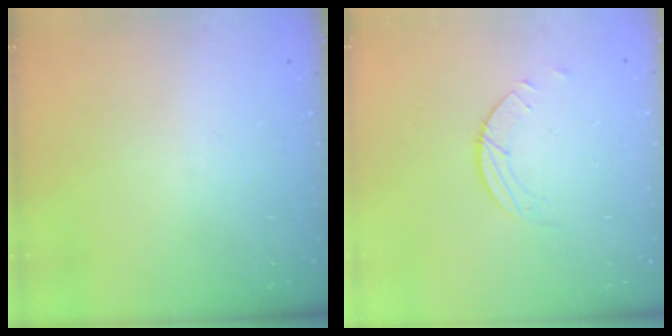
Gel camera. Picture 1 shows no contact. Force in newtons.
{"total": 1.5, "press": 1.5, "slide": 0.1}